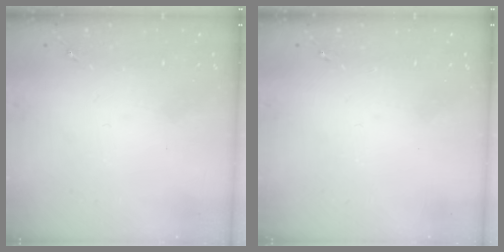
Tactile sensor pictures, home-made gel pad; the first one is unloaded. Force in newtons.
{"total": 0.0}